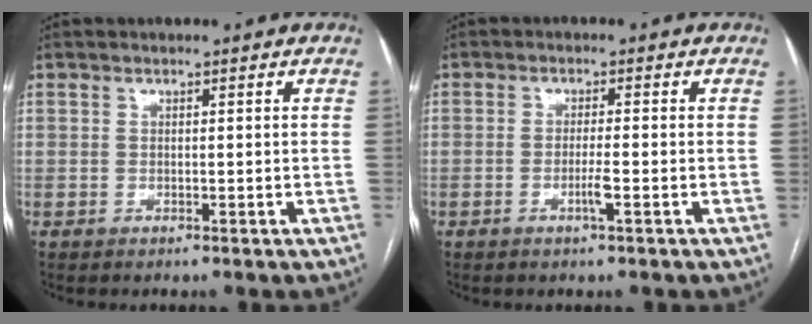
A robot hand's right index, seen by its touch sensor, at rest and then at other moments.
{"total": 2.6, "force": [-1.0, -0.1, 2.3], "torque": [-0.046, -0.003, -0.019]}